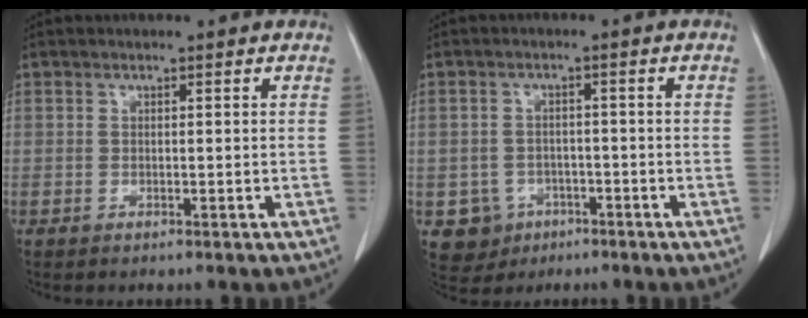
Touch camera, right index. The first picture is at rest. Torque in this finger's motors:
{"motor_torque": [0.03, -0.15, -0.47, -0.20]}